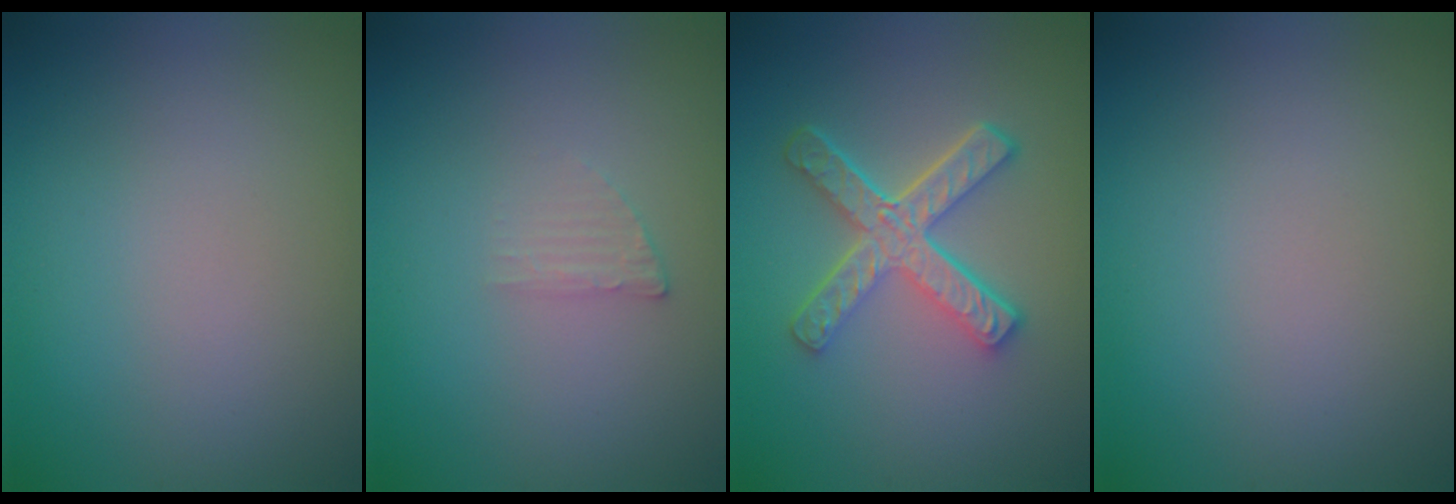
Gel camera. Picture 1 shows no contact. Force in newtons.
{"total": 1.0, "press": 1.0, "slide": 0.2}
{"total": 5.1, "press": 3.6, "slide": 3.5}
{"total": 0.0}